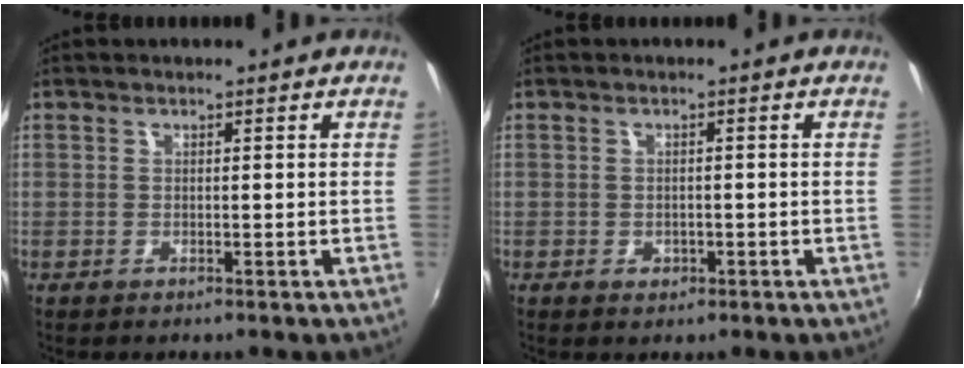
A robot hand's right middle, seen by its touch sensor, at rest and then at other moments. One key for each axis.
{"total": 1.6, "fx": -0.7, "fy": 1.3, "fz": 0.7, "tx": -0.012, "ty": -0.001, "tz": -0.007}